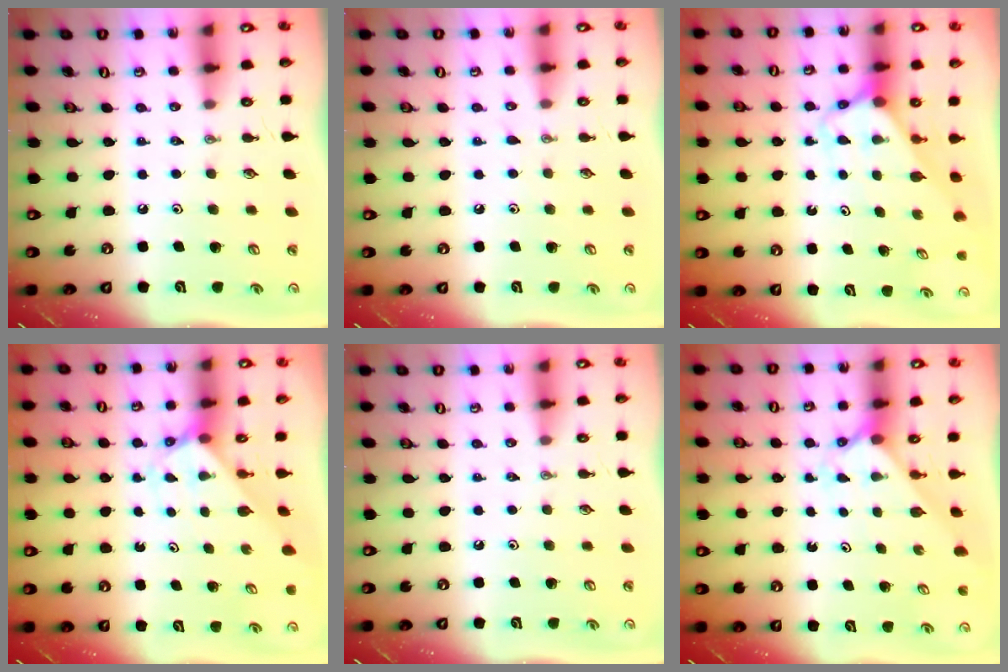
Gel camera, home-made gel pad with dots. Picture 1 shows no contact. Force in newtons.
{"total": 3.4, "press": 3.4, "slide": 0.5}
{"total": 2.9, "press": 2.9, "slide": 0.2}
{"total": 2.0, "press": 2.0, "slide": 0.1}
{"total": 0.0}
{"total": 1.9, "press": 1.9, "slide": 0.2}